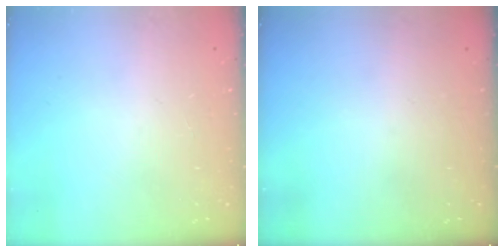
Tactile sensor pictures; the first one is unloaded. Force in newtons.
{"total": 0.0}